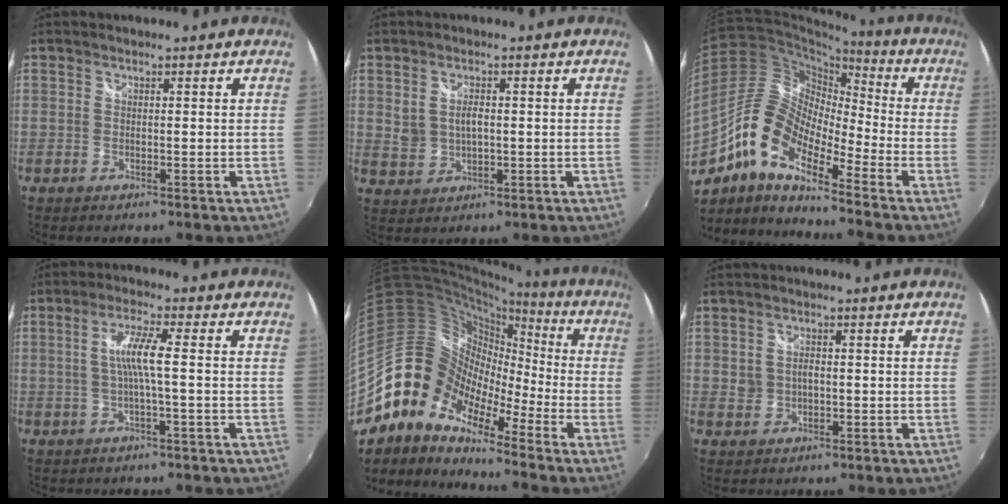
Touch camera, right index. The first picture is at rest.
{"total": 4.5, "force": [0.4, 2.8, 3.4], "torque": [-0.062, -0.002, 0.014]}
{"total": 13.7, "force": [-8.5, 5.2, 9.4], "torque": [-0.166, 0.013, -0.181]}
{"total": 5.2, "force": [-0.3, -0.3, 5.2], "torque": [-0.105, 0.002, -0.003]}
{"total": 12.4, "force": [-8.2, 7.9, 4.7], "torque": [-0.074, 0.022, -0.182]}
{"total": 2.8, "force": [0.1, 2.2, 1.7], "torque": [-0.029, 0.002, 0.002]}